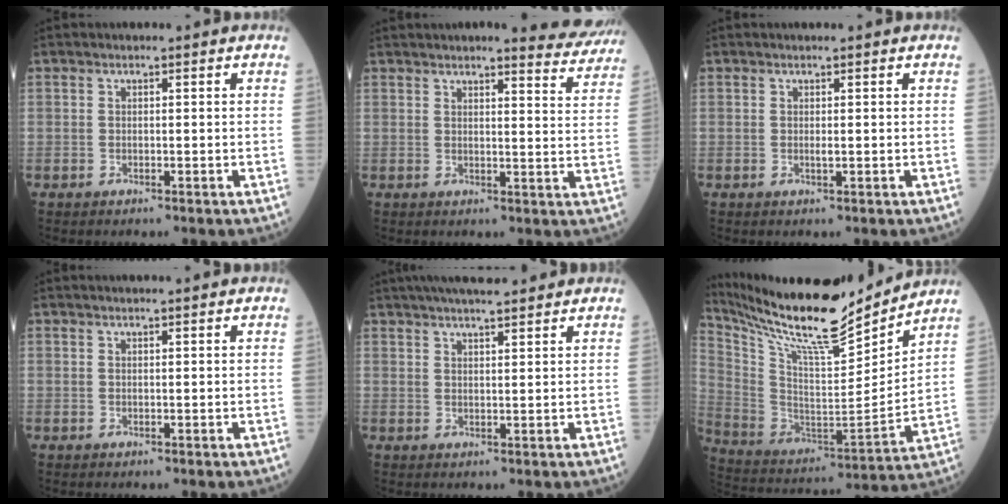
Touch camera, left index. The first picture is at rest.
{"total": 8.4, "force": [8.0, 0.6, 2.3], "torque": [-0.017, -0.023, 0.079]}
{"total": 0.6, "force": [0.1, 0.0, 0.6], "torque": [-0.013, -0.001, 0.002]}
{"total": 2.9, "force": [2.7, -0.1, 1.0], "torque": [-0.011, 0.015, 0.034]}
{"total": 9.8, "force": [8.4, 1.2, 4.9], "torque": [-0.076, 0.028, 0.122]}
{"total": 22.8, "force": [20.6, 2.4, 9.4], "torque": [-0.200, -0.031, 0.349]}